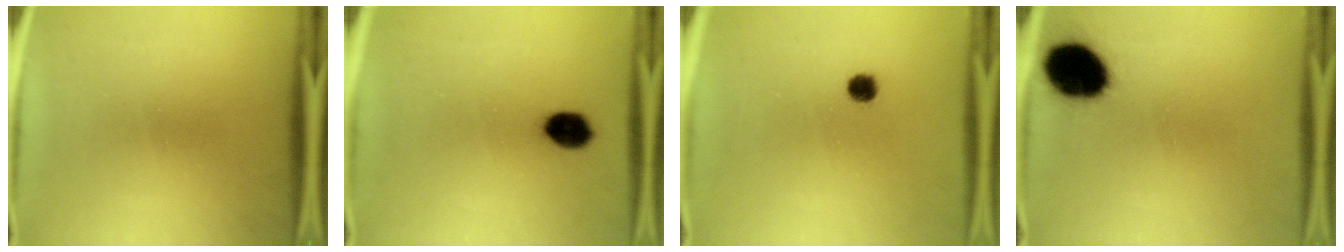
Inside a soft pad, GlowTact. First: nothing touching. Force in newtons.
{"total": 6.1}
{"total": 2.8}
{"total": 15.2}